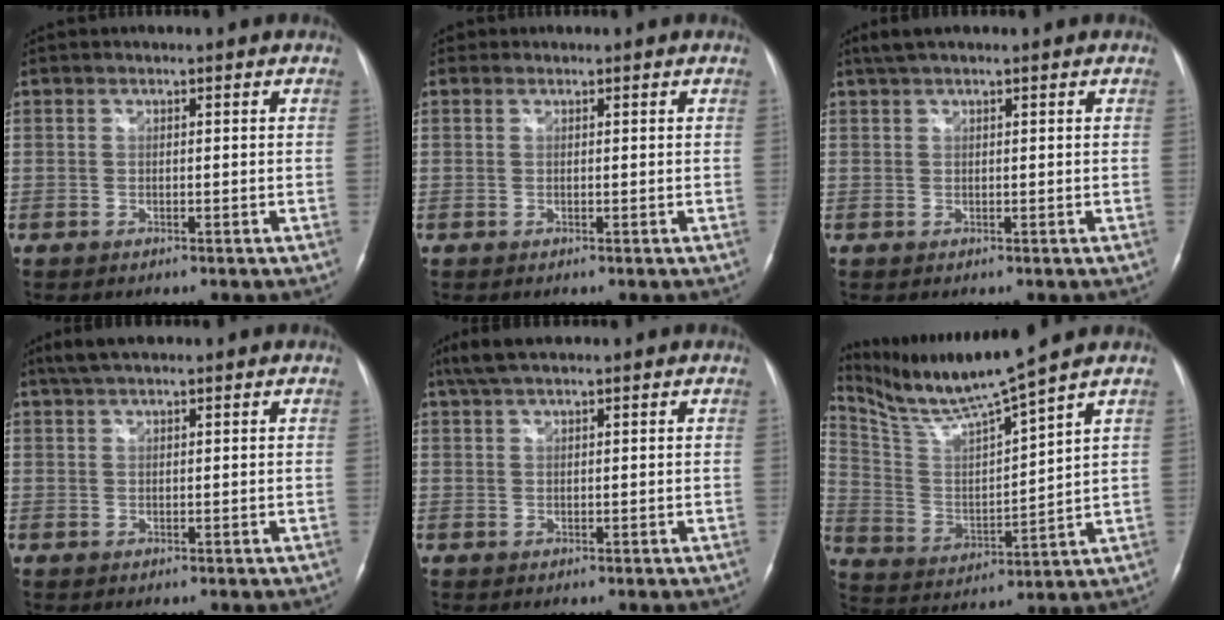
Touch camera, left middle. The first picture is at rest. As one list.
[{"total": 0.6, "force": [0.4, 0.4, 0.0], "torque": [0.001, 0.003, 0.005]}, {"total": 3.0, "force": [2.3, 0.5, 1.8], "torque": [-0.038, 0.023, 0.044]}, {"total": 3.8, "force": [3.0, 0.8, 2.1], "torque": [-0.045, 0.020, 0.056]}, {"total": 4.3, "force": [3.4, 0.8, 2.5], "torque": [-0.054, 0.022, 0.065]}, {"total": 12.8, "force": [11.3, -2.2, 5.6], "torque": [-0.120, -0.003, 0.223]}]